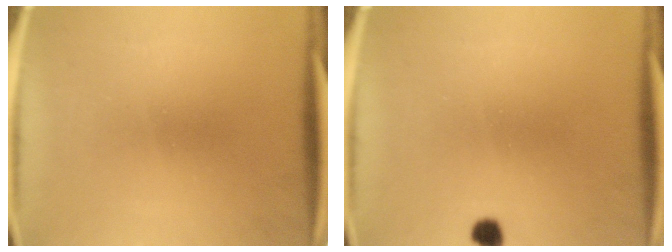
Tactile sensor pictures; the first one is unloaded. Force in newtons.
{"total": 2.0}